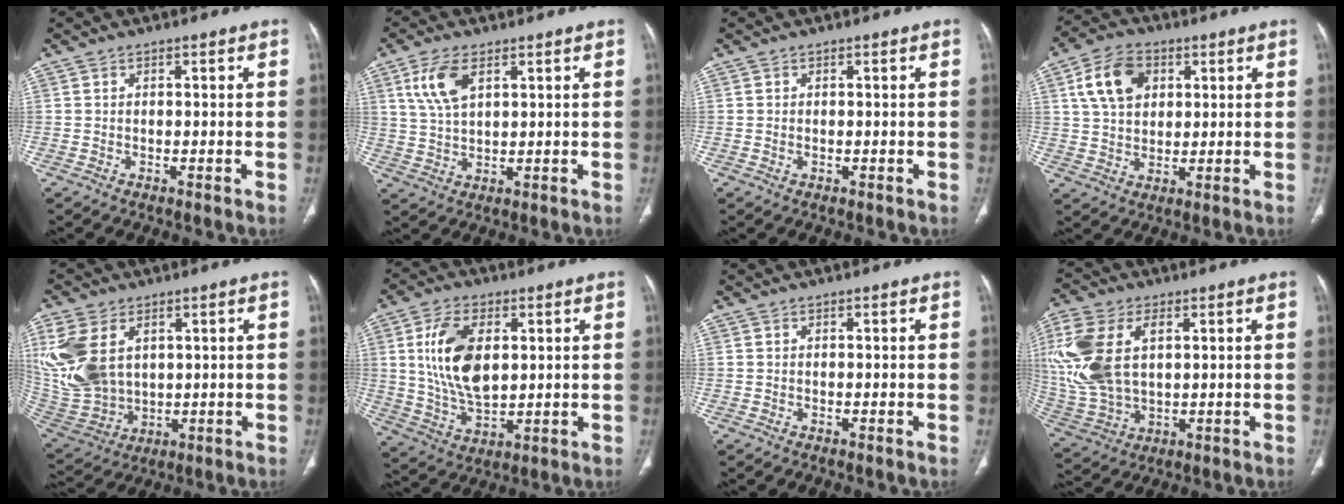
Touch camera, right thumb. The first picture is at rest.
{"total": 7.5, "force": [3.3, 3.7, 5.6], "torque": [-0.117, -0.006, 0.071]}
{"total": 0.5, "force": [-0.1, 0.4, 0.4], "torque": [-0.012, 0.005, 0.002]}
{"total": 10.5, "force": [3.6, 7.4, 6.6], "torque": [-0.102, 0.001, 0.063]}
{"total": 17.0, "force": [4.6, 11.5, 11.6], "torque": [-0.266, -0.016, 0.115]}
{"total": 13.9, "force": [2.9, 7.8, 11.2], "torque": [-0.204, -0.013, 0.062]}
{"total": 0.0}
{"total": 17.8, "force": [4.0, 10.7, 13.7], "torque": [-0.319, -0.003, 0.084]}